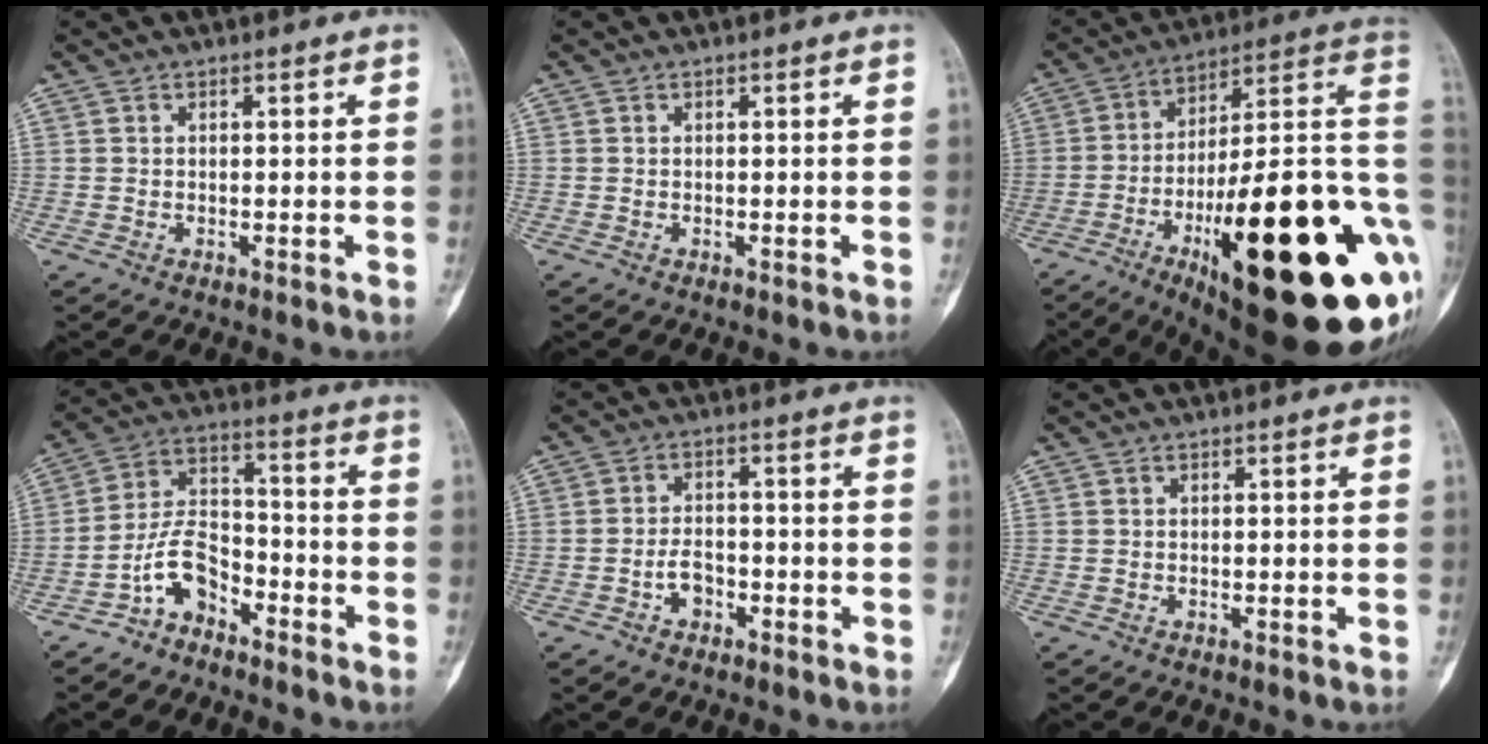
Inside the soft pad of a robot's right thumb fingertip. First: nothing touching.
{"total": 0.0}
{"total": 39.9, "force": [-9.9, 11.9, 36.8], "torque": [-0.442, 0.035, -0.146]}
{"total": 8.7, "force": [-5.4, 5.1, 4.6], "torque": [-0.084, 0.064, -0.111]}
{"total": 3.8, "force": [-1.8, 2.6, 2.2], "torque": [-0.027, 0.017, -0.033]}
{"total": 0.0}